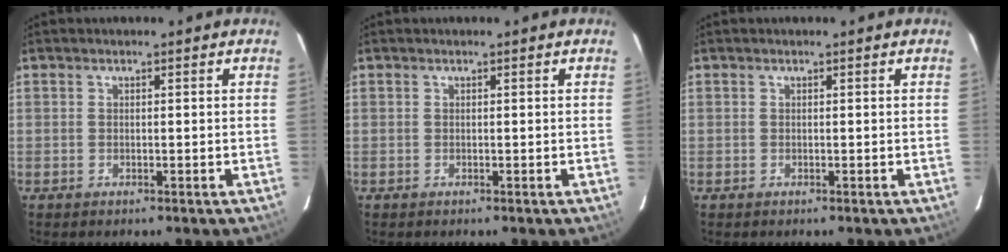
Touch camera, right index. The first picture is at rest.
{"total": 0.0}
{"total": 0.0}